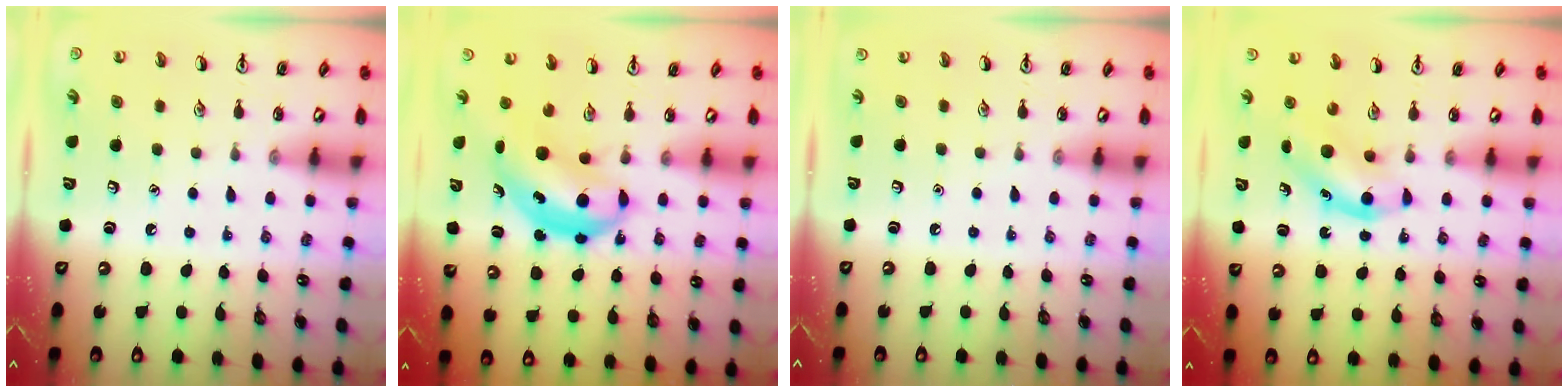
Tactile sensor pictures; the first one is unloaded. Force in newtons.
{"total": 5.2, "press": 5.1, "slide": 1.3}
{"total": 0.0}
{"total": 4.3, "press": 4.1, "slide": 1.2}